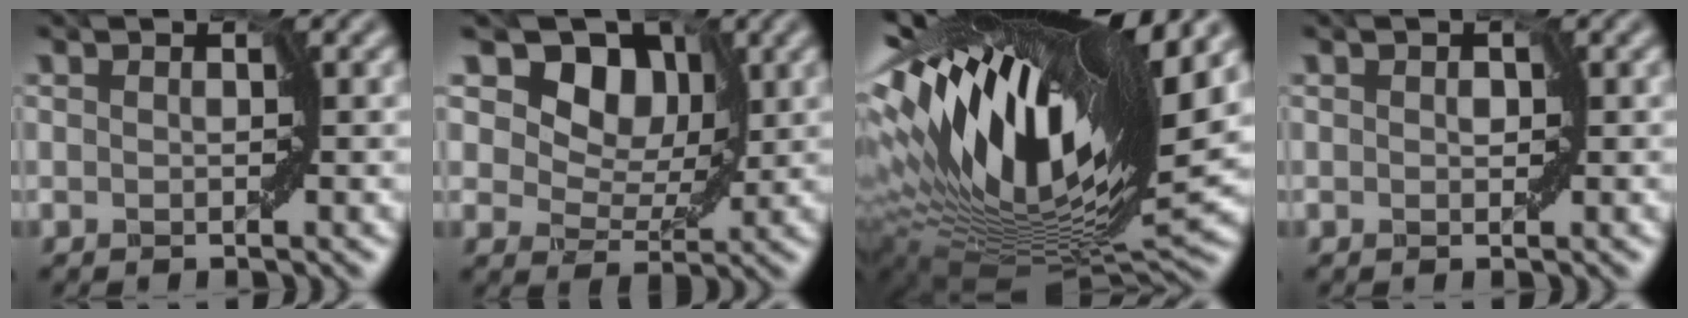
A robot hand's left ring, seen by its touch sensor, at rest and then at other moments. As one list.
[{"total": 11.1, "force": [6.1, 7.3, 5.8], "torque": [-0.081, 0.023, 0.081]}, {"total": 18.6, "force": [6.8, 5.9, 16.3], "torque": [-0.301, 0.017, 0.117]}, {"total": 1.0, "force": [0.4, 0.7, 0.6], "torque": [0.002, 0.001, -0.004]}]